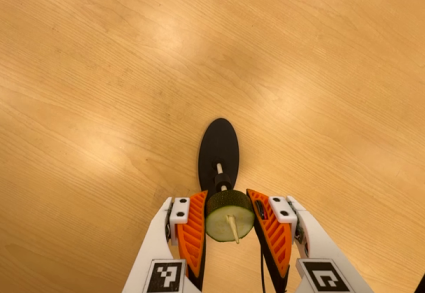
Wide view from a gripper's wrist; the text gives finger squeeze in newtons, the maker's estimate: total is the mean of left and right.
{"total": 11.8, "left": 12.5, "right": 11.2}